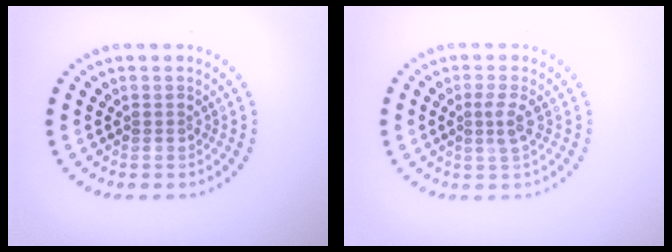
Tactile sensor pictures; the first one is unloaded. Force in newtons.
{"total": 1.6, "press": 1.3, "slide": 1.0}